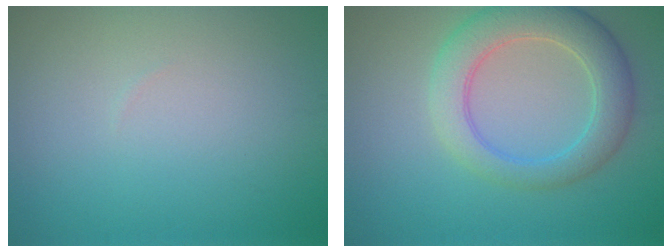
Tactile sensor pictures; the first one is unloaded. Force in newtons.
{"total": 5.7, "press": 5.7, "slide": 0.2}